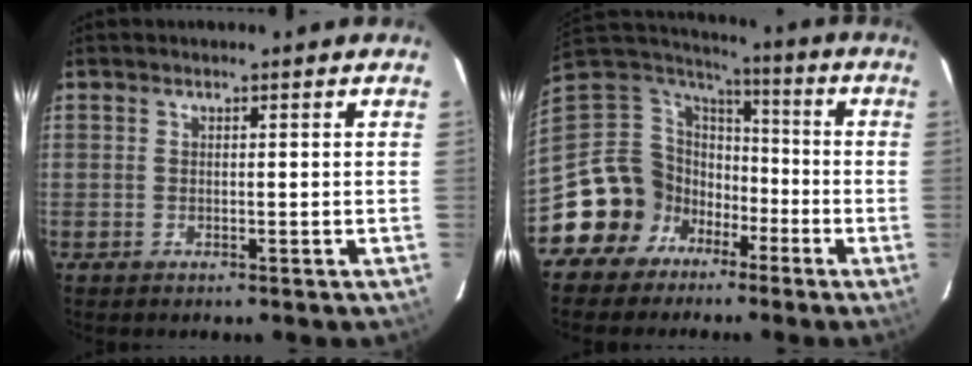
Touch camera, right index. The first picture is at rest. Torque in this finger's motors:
{"motor_torque": [0.93, -0.68, 0.03, -0.21]}